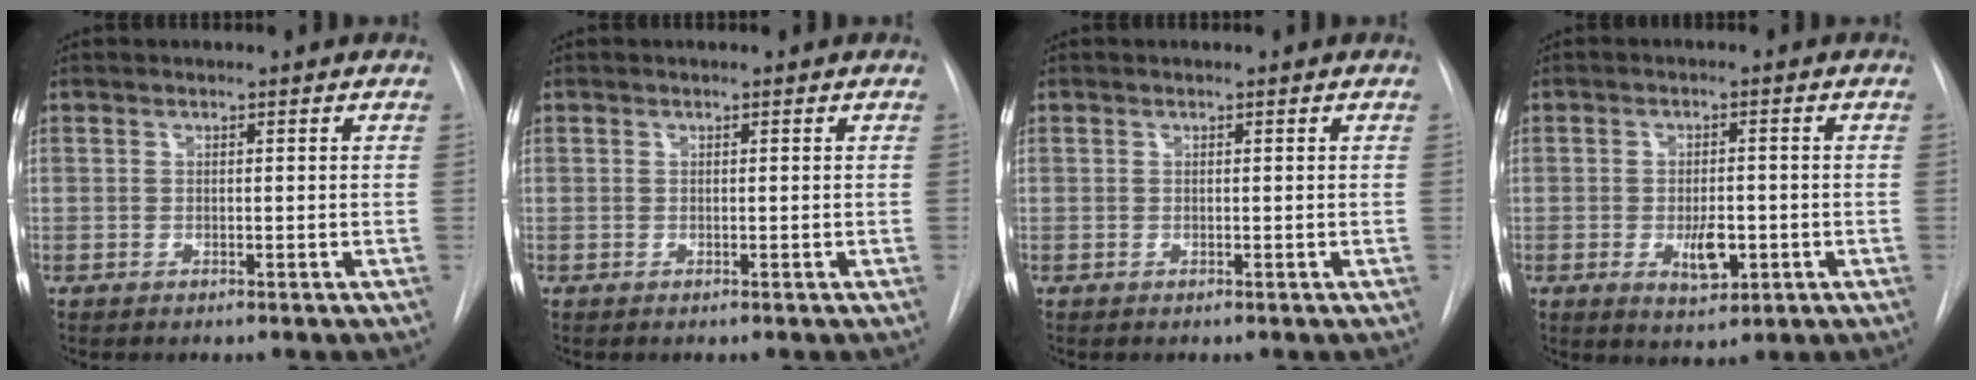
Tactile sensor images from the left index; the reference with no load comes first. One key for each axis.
{"total": 0.0}
{"total": 0.0}
{"total": 5.0, "fx": -1.4, "fy": 2.3, "fz": 4.2, "tx": -0.068, "ty": -0.003, "tz": -0.013}